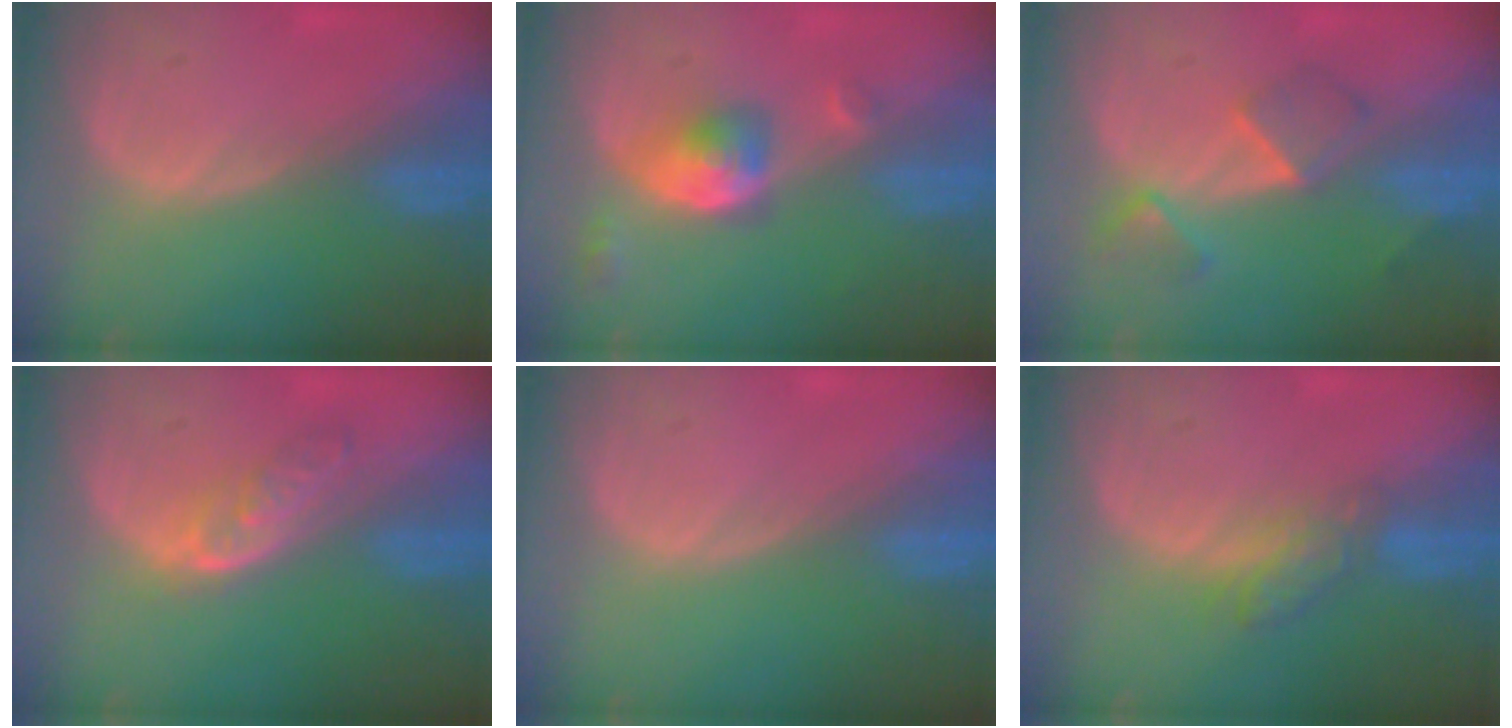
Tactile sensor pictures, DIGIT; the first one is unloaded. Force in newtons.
{"total": 5.5, "press": 5.0, "slide": 2.3}
{"total": 5.6, "press": 5.1, "slide": 2.2}
{"total": 4.9, "press": 4.3, "slide": 2.2}
{"total": 0.0}
{"total": 4.2, "press": 4.1, "slide": 0.7}